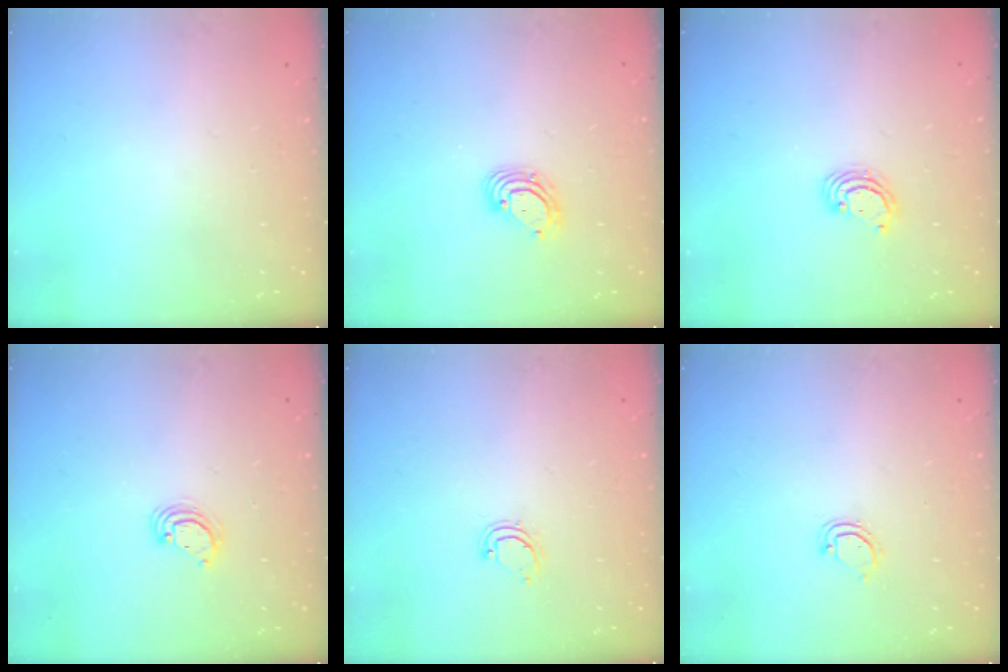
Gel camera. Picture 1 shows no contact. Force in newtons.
{"total": 5.6, "press": 5.6, "slide": 0.7}
{"total": 3.3, "press": 3.3, "slide": 0.4}
{"total": 3.7, "press": 3.7, "slide": 0.3}
{"total": 3.9, "press": 3.9, "slide": 0.4}
{"total": 3.9, "press": 3.9, "slide": 0.3}